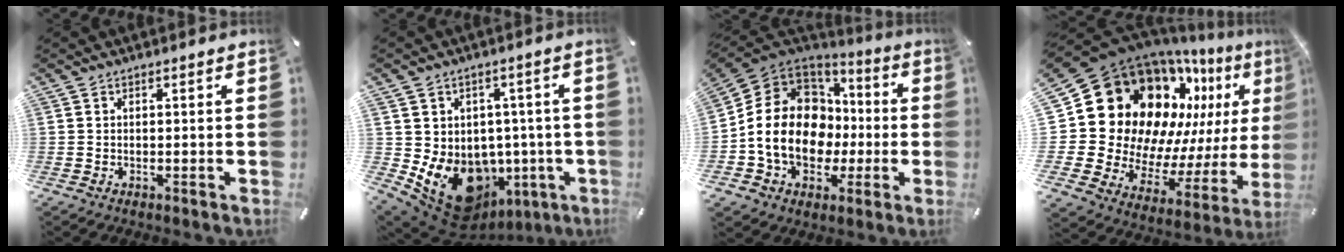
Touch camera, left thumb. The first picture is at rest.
{"total": 14.9, "force": [-5.2, 11.4, 8.2], "torque": [-0.121, 0.005, -0.073]}
{"total": 18.2, "force": [-1.9, 14.4, 11.0], "torque": [-0.236, 0.005, -0.030]}
{"total": 23.0, "force": [10.4, 17.2, 11.2], "torque": [-0.186, -0.125, 0.236]}